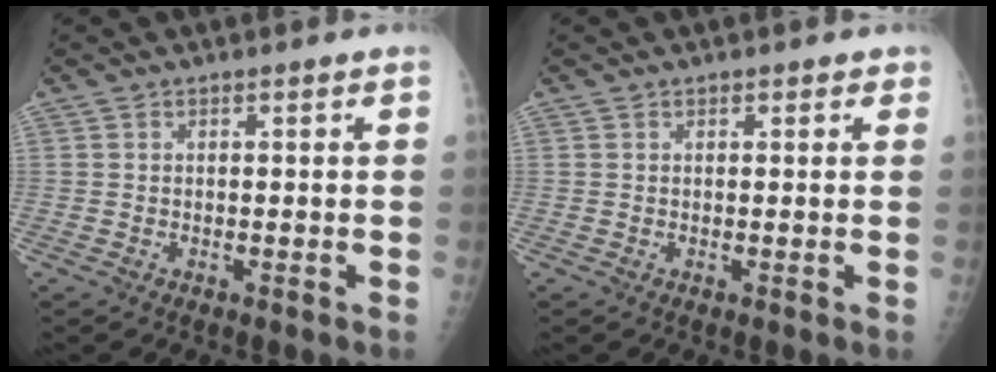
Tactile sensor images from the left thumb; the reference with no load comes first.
{"total": 1.1, "force": [0.7, 0.7, 0.4], "torque": [0.007, -0.002, 0.004]}